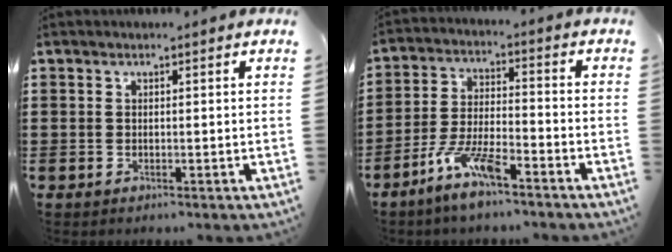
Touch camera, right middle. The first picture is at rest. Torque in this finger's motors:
{"motor_torque": [2.14, 0.00, 0.22, 0.21]}